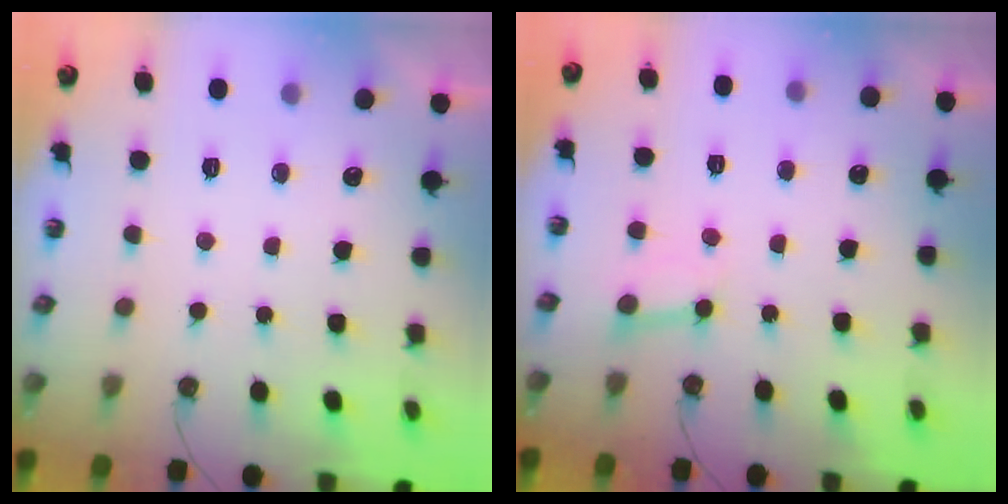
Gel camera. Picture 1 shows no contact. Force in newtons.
{"total": 3.0, "press": 3.0, "slide": 0.3}